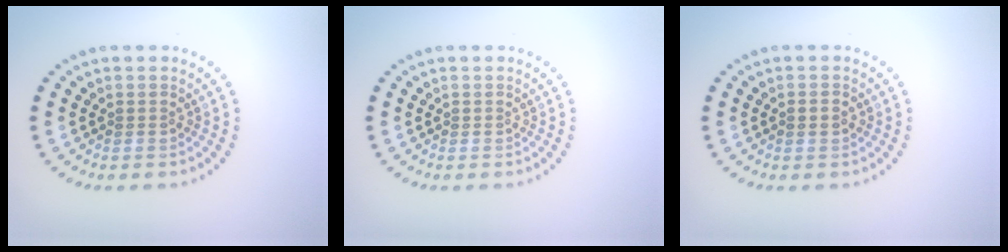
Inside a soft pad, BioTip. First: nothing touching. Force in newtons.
{"total": 0.0}
{"total": 1.4, "press": 1.4, "slide": 0.2}